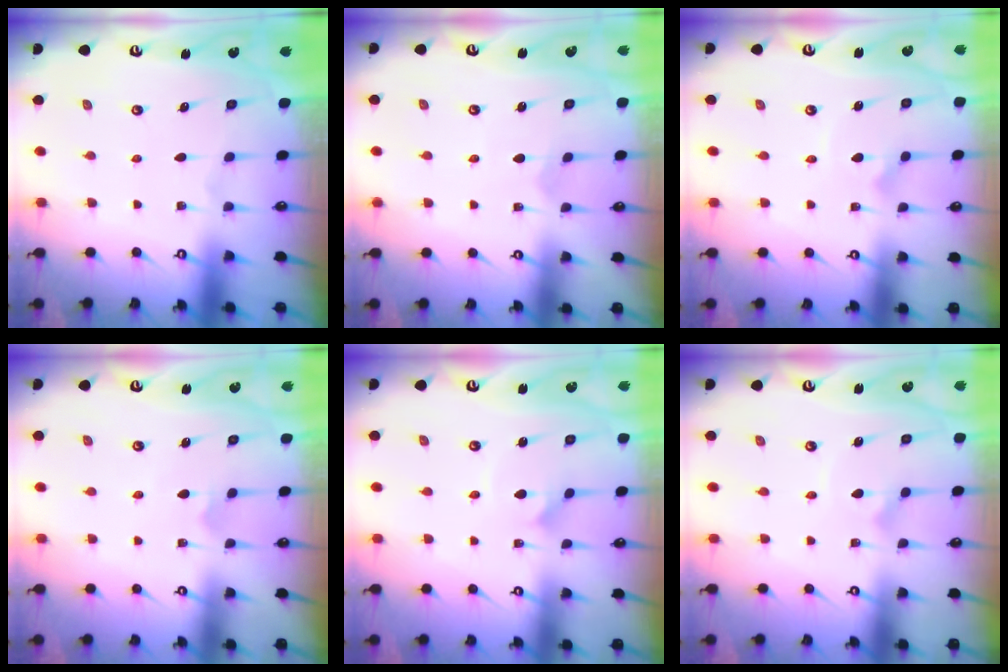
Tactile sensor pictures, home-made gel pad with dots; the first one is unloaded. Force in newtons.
{"total": 0.9, "press": 0.9, "slide": 0.0}
{"total": 2.2, "press": 2.2, "slide": 0.1}
{"total": 3.0, "press": 3.0, "slide": 0.2}
{"total": 4.7, "press": 4.7, "slide": 0.3}
{"total": 2.6, "press": 2.6, "slide": 0.1}